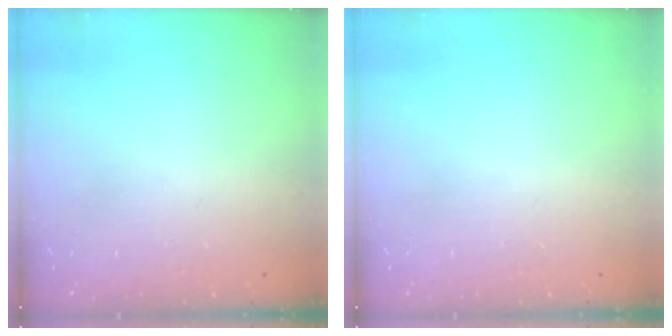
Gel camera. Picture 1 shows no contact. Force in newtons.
{"total": 0.0}